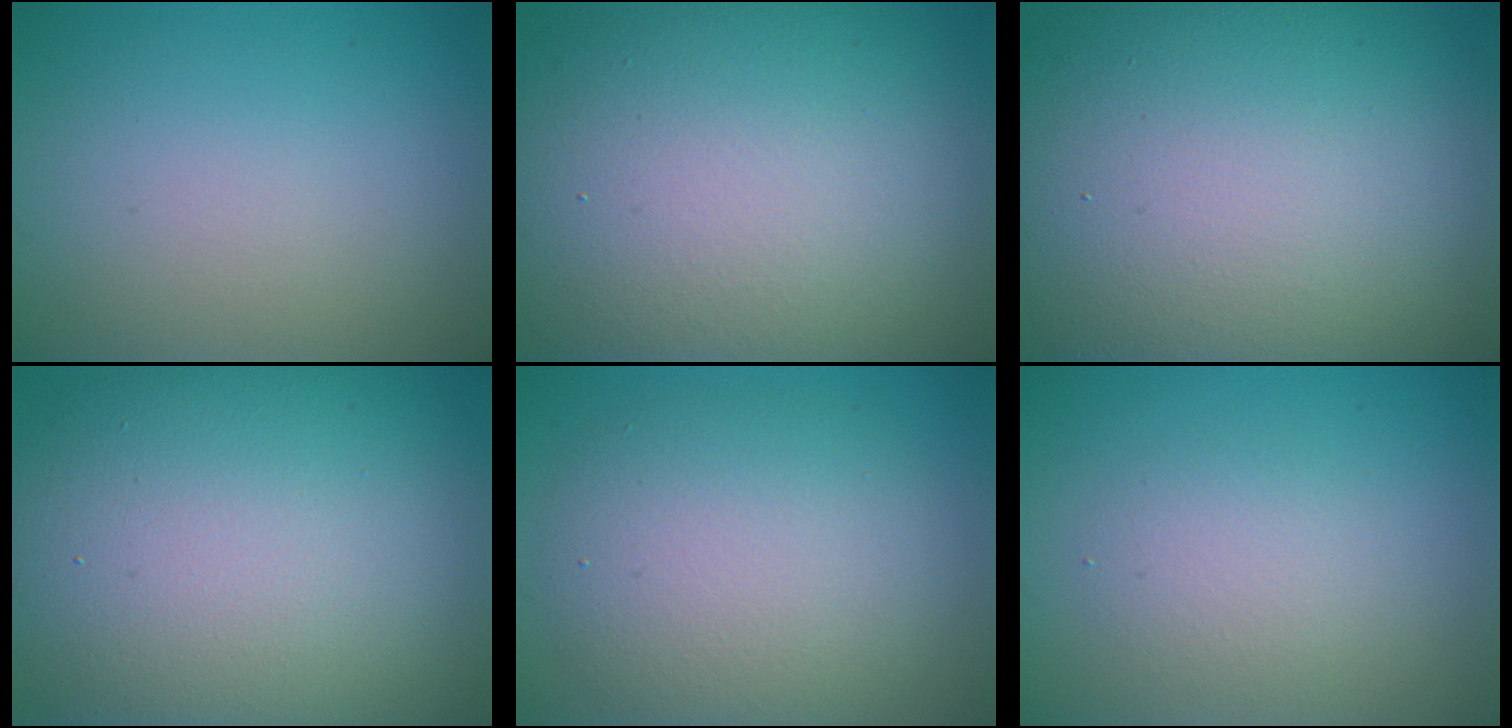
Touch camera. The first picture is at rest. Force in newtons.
{"total": 16.8, "press": 16.8, "slide": 0.8}
{"total": 18.2, "press": 18.2, "slide": 1.0}
{"total": 16.8, "press": 16.7, "slide": 1.2}
{"total": 6.7, "press": 6.7, "slide": 0.4}
{"total": 2.4, "press": 2.4, "slide": 0.2}